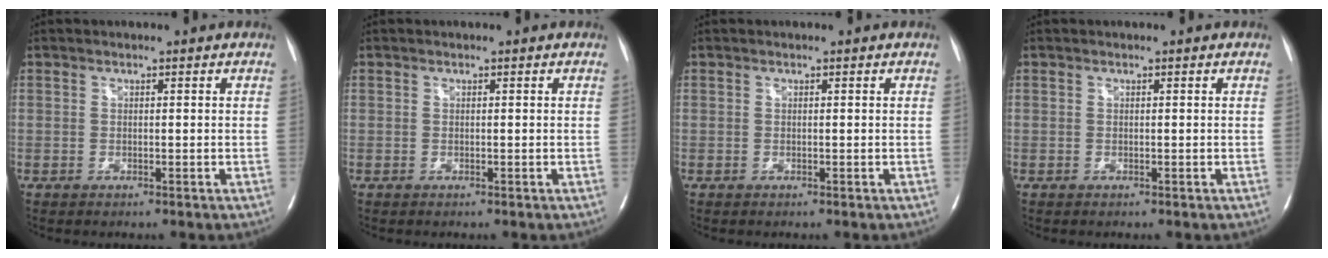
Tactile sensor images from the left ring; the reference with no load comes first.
{"total": 0.0}
{"total": 0.0}
{"total": 0.0}